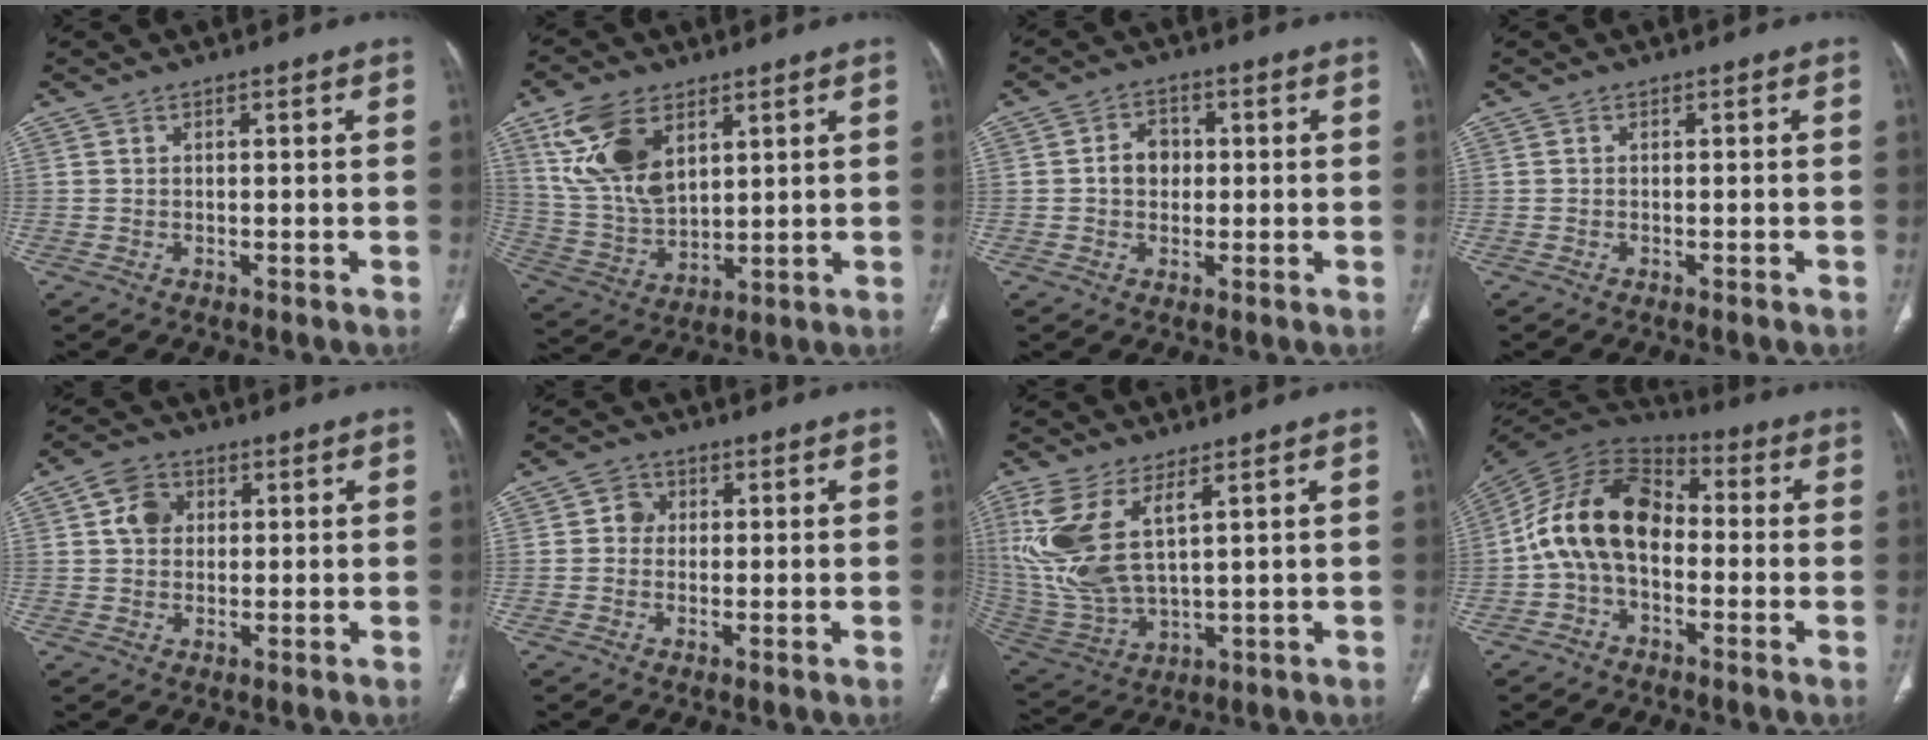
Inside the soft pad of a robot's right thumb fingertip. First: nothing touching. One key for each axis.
{"total": 14.9, "fx": 6.9, "fy": 8.4, "fz": 10.2, "tx": -0.190, "ty": -0.024, "tz": 0.149}
{"total": 4.7, "fx": 0.1, "fy": 3.8, "fz": 2.8, "tx": -0.028, "ty": 0.011, "tz": -0.003}
{"total": 0.6, "fx": -0.4, "fy": 0.1, "fz": 0.4, "tx": -0.011, "ty": -0.002, "tz": -0.004}
{"total": 5.8, "fx": 1.5, "fy": 4.6, "fz": 3.2, "tx": -0.041, "ty": 0.004, "tz": 0.022}
{"total": 3.1, "fx": 0.4, "fy": 2.8, "fz": 1.2, "tx": 0.001, "ty": 0.006, "tz": 0.002}
{"total": 14.1, "fx": 5.4, "fy": 5.7, "fz": 11.7, "tx": -0.272, "ty": -0.022, "tz": 0.126}
{"total": 15.3, "fx": -1.5, "fy": 10.1, "fz": 11.4, "tx": -0.197, "ty": 0.046, "tz": -0.039}